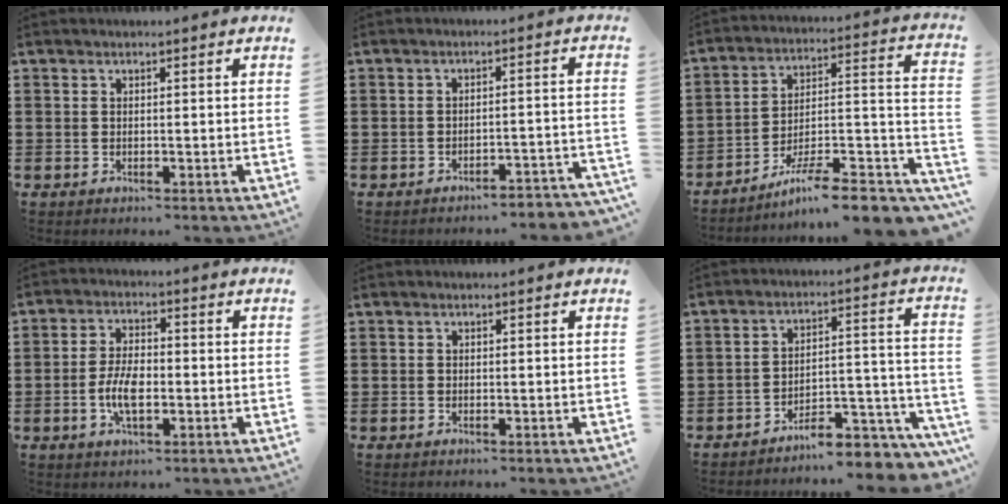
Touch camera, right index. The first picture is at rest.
{"total": 3.1, "force": [-3.0, 0.0, 0.7], "torque": [-0.017, 0.001, -0.064]}
{"total": 9.3, "force": [-6.9, 1.6, 6.1], "torque": [-0.086, 0.016, -0.126]}
{"total": 5.8, "force": [-1.3, 2.6, 4.9], "torque": [-0.114, 0.000, -0.031]}
{"total": 0.0}
{"total": 7.0, "force": [-6.5, 1.3, 2.3], "torque": [-0.029, 0.013, -0.124]}